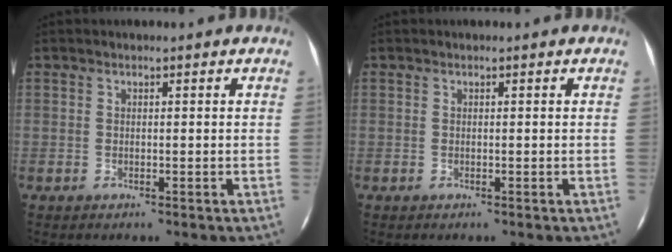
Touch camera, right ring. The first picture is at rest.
{"total": 0.0}